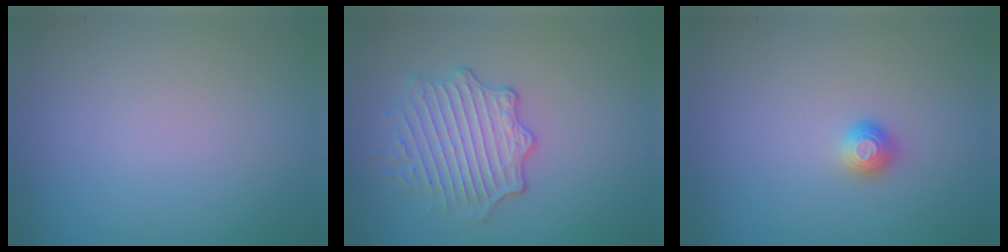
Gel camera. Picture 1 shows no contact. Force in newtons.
{"total": 4.0, "press": 3.5, "slide": 1.8}
{"total": 1.1, "press": 1.0, "slide": 0.2}